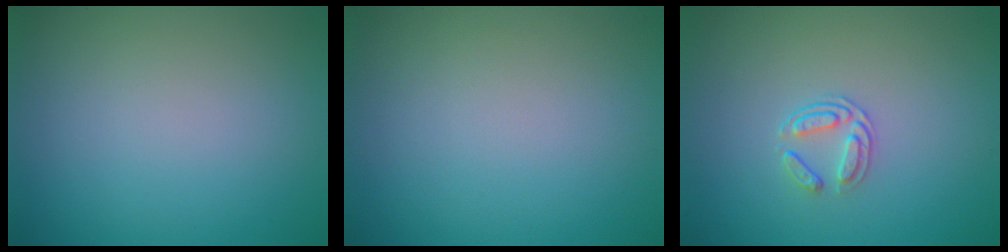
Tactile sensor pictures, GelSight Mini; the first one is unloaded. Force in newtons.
{"total": 0.0}
{"total": 1.7, "press": 1.3, "slide": 1.1}